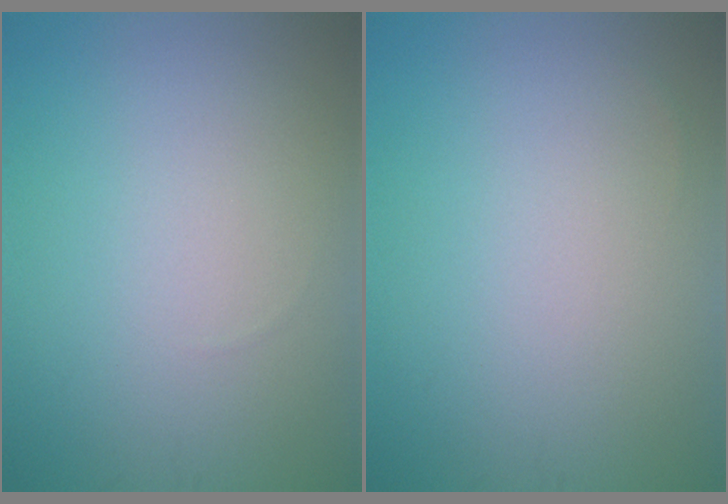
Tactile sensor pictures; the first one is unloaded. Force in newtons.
{"total": 0.0}